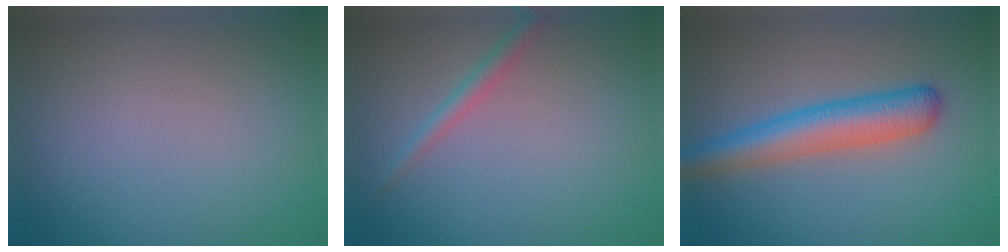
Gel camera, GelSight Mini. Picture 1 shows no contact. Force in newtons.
{"total": 1.6, "press": 1.6, "slide": 0.0}
{"total": 5.1, "press": 5.1, "slide": 0.1}